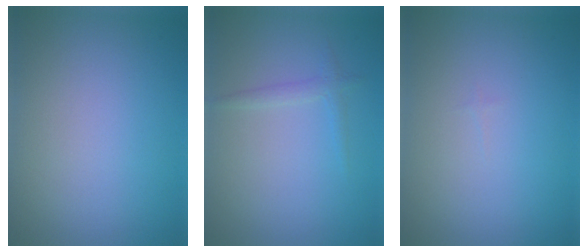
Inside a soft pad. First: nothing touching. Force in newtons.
{"total": 1.2, "press": 1.2, "slide": 0.1}
{"total": 0.0}